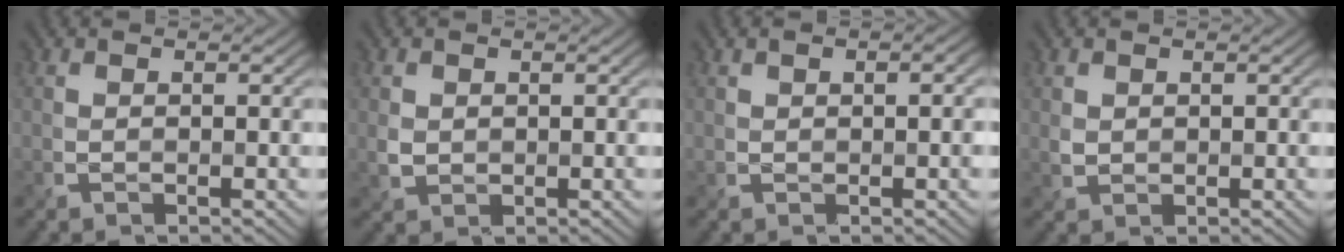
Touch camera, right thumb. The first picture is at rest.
{"total": 1.4, "force": [0.4, 1.2, 0.5], "torque": [-0.012, -0.005, 0.007]}
{"total": 2.4, "force": [0.5, 1.0, 2.1], "torque": [-0.036, 0.005, 0.012]}
{"total": 1.0, "force": [0.5, 0.8, 0.3], "torque": [-0.008, -0.003, 0.013]}